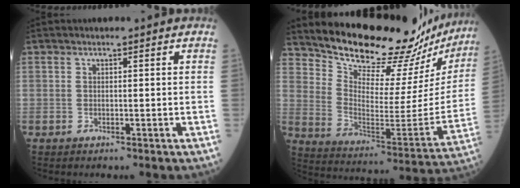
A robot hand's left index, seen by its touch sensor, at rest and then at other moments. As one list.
[{"total": 24.8, "force": [23.2, 4.6, 7.4], "torque": [-0.124, -0.105, 0.314]}]